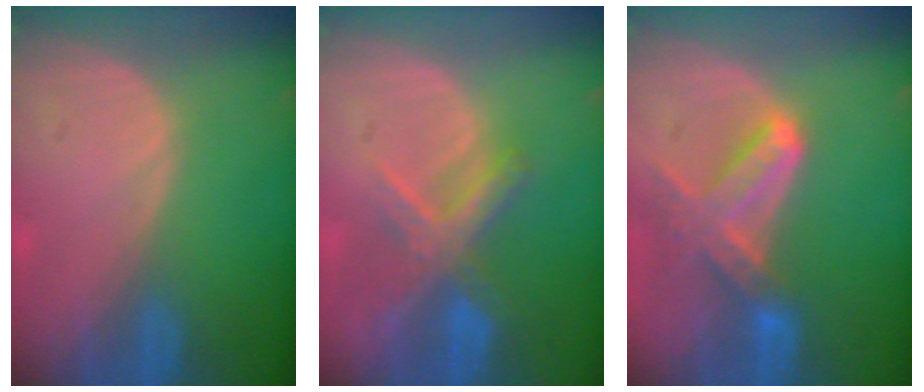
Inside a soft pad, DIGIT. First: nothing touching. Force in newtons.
{"total": 7.0, "press": 6.1, "slide": 3.4}
{"total": 7.4, "press": 6.7, "slide": 3.2}